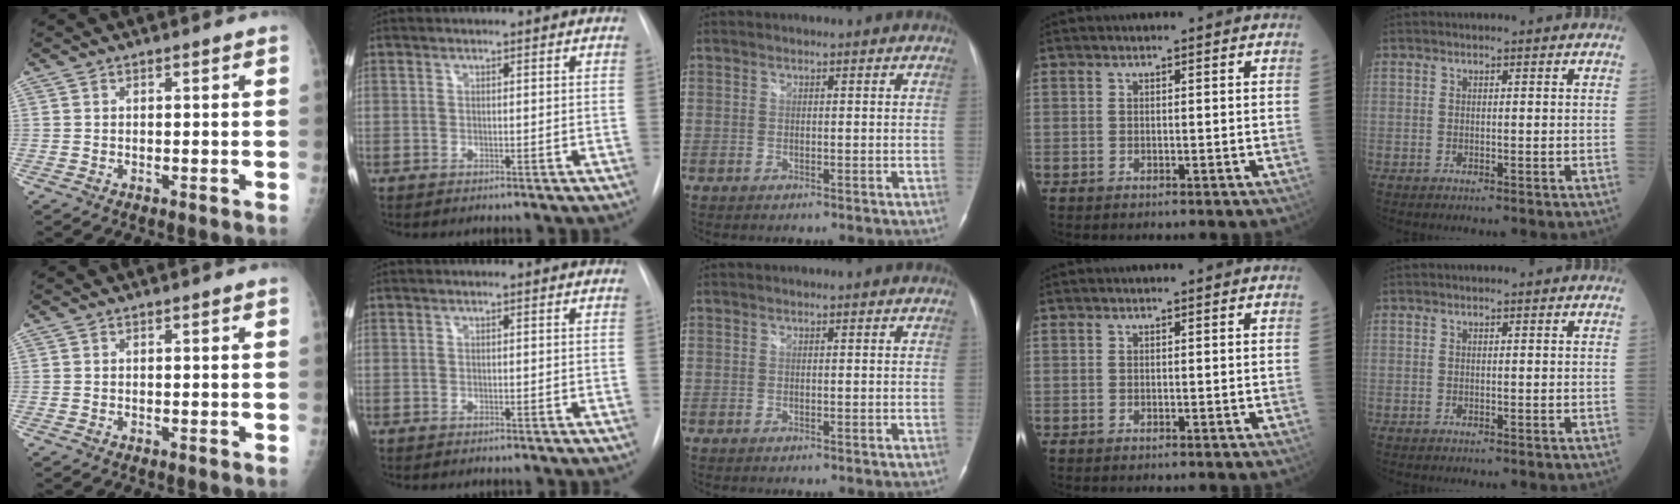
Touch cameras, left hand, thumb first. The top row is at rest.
{}